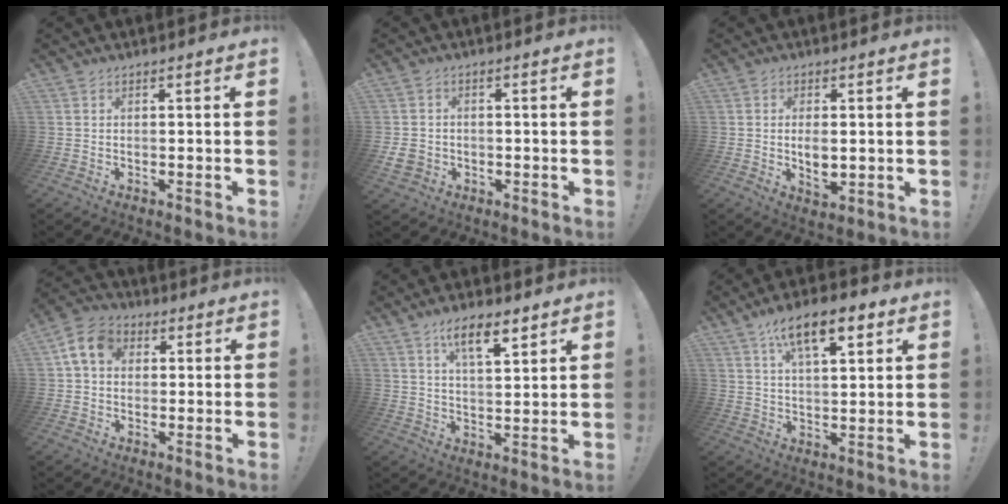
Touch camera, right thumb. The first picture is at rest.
{"total": 5.0, "force": [-0.9, 4.4, 2.3], "torque": [-0.044, 0.000, -0.016]}
{"total": 4.9, "force": [0.3, 2.8, 4.0], "torque": [-0.051, -0.005, 0.001]}
{"total": 9.7, "force": [2.7, 7.2, 5.8], "torque": [-0.101, 0.006, 0.056]}
{"total": 9.6, "force": [5.8, 3.1, 7.0], "torque": [-0.106, -0.025, 0.099]}
{"total": 12.6, "force": [6.6, 5.1, 9.4], "torque": [-0.143, -0.019, 0.112]}